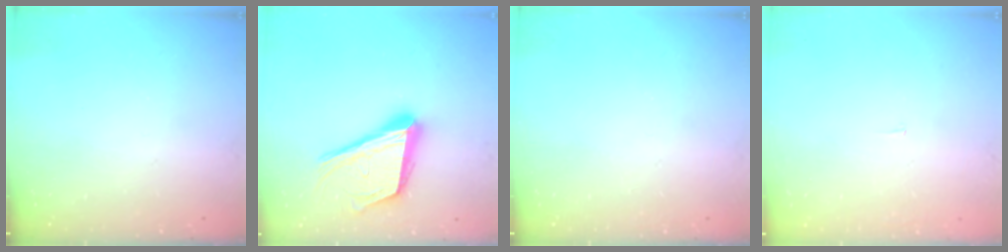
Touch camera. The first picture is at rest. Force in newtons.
{"total": 19.7, "press": 19.6, "slide": 2.3}
{"total": 0.0}
{"total": 1.9, "press": 1.9, "slide": 0.1}